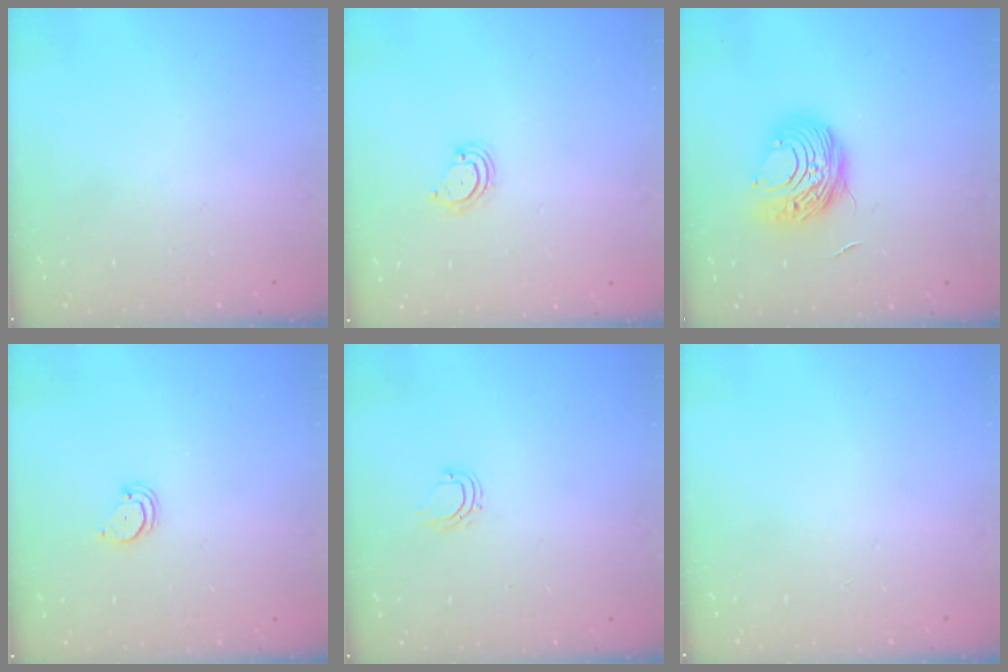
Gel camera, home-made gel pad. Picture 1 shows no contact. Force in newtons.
{"total": 3.3, "press": 3.2, "slide": 0.7}
{"total": 10.0, "press": 10.0, "slide": 0.8}
{"total": 2.0, "press": 2.0, "slide": 0.2}
{"total": 4.7, "press": 4.6, "slide": 0.6}
{"total": 0.0}